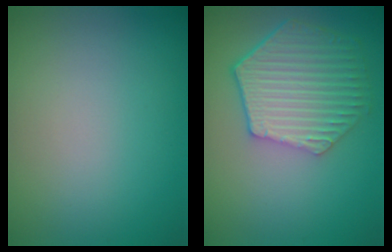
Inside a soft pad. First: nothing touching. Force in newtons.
{"total": 6.6, "press": 5.1, "slide": 4.2}